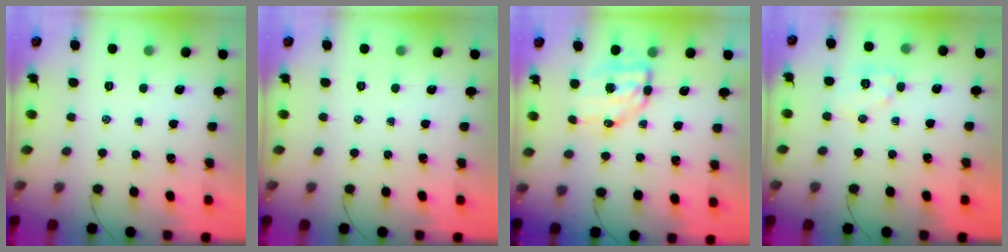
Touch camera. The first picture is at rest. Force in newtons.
{"total": 0.0}
{"total": 6.8, "press": 6.6, "slide": 1.4}
{"total": 7.7, "press": 7.7, "slide": 0.4}